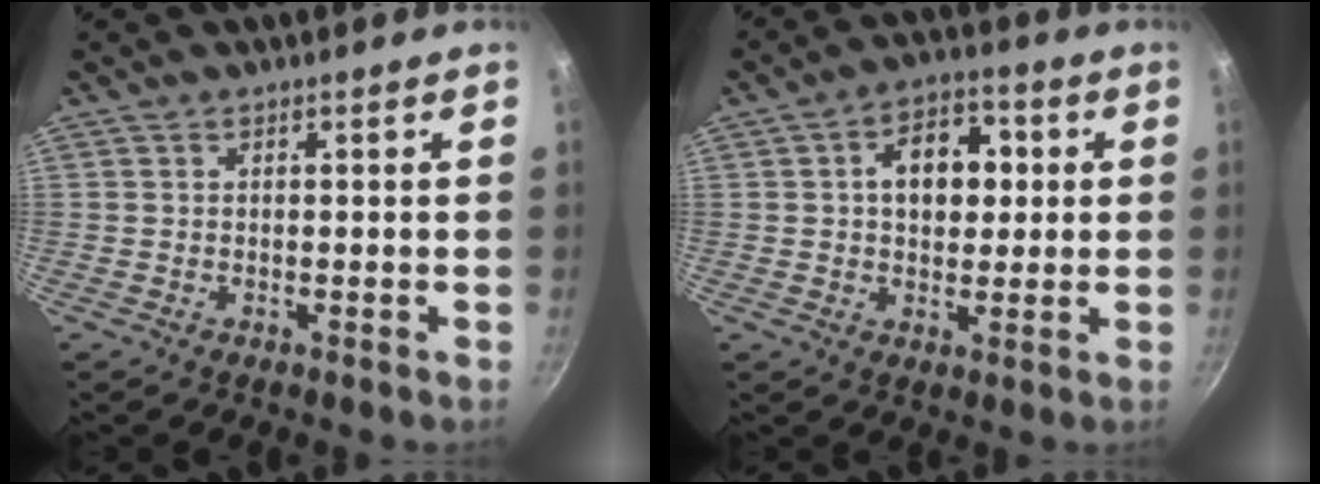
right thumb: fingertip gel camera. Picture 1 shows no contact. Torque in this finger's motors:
{"motor_torque": [-0.49, 0.83, 0.02, 0.07, 0.07]}